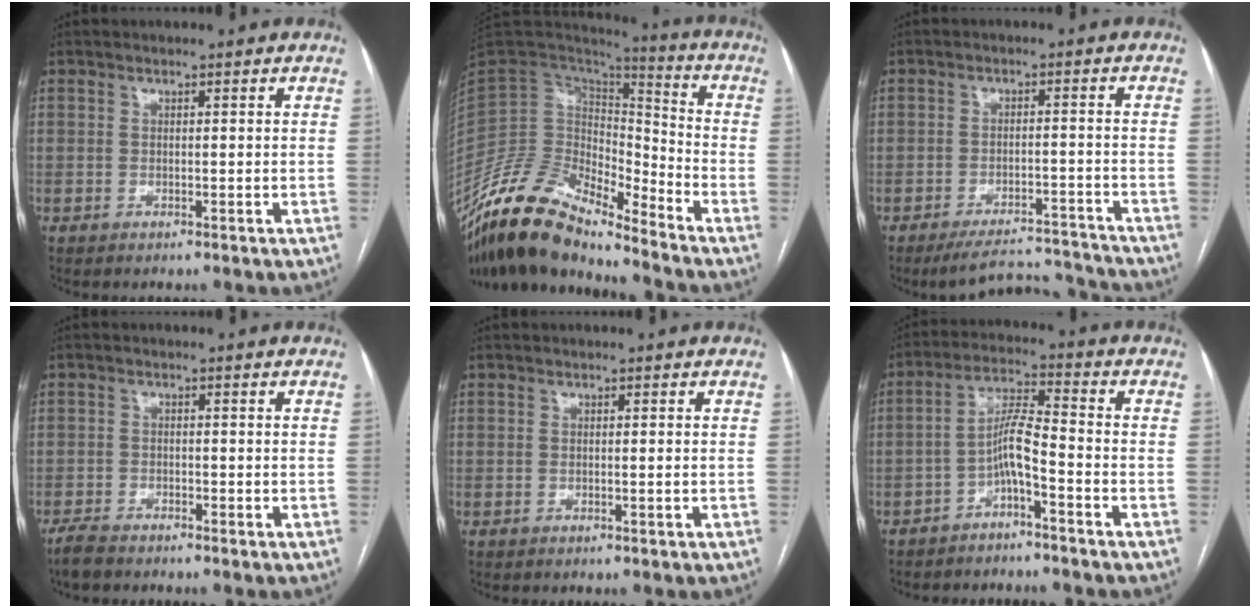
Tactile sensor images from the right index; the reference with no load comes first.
{"total": 17.0, "force": [-14.1, 5.0, 8.1], "torque": [-0.146, 0.033, -0.263]}
{"total": 9.1, "force": [-8.9, 1.5, 0.6], "torque": [0.006, 0.018, -0.126]}
{"total": 2.7, "force": [-2.5, 0.7, 0.9], "torque": [-0.021, -0.006, -0.045]}
{"total": 0.6, "force": [-0.1, -0.2, 0.6], "torque": [-0.011, -0.001, -0.002]}
{"total": 5.8, "force": [-2.9, 0.5, 5.0], "torque": [-0.099, 0.019, -0.055]}